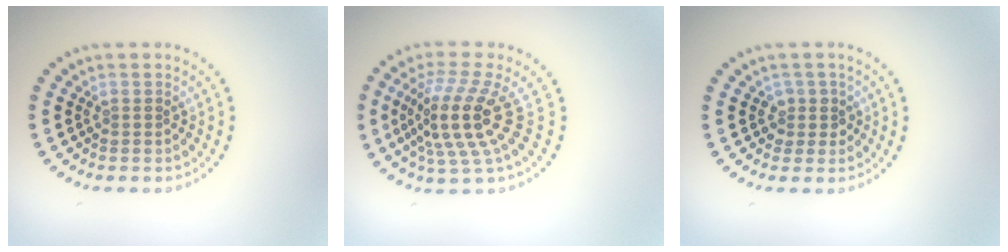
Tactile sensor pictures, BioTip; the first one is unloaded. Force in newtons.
{"total": 5.2, "press": 4.0, "slide": 3.3}
{"total": 1.6, "press": 1.3, "slide": 1.0}